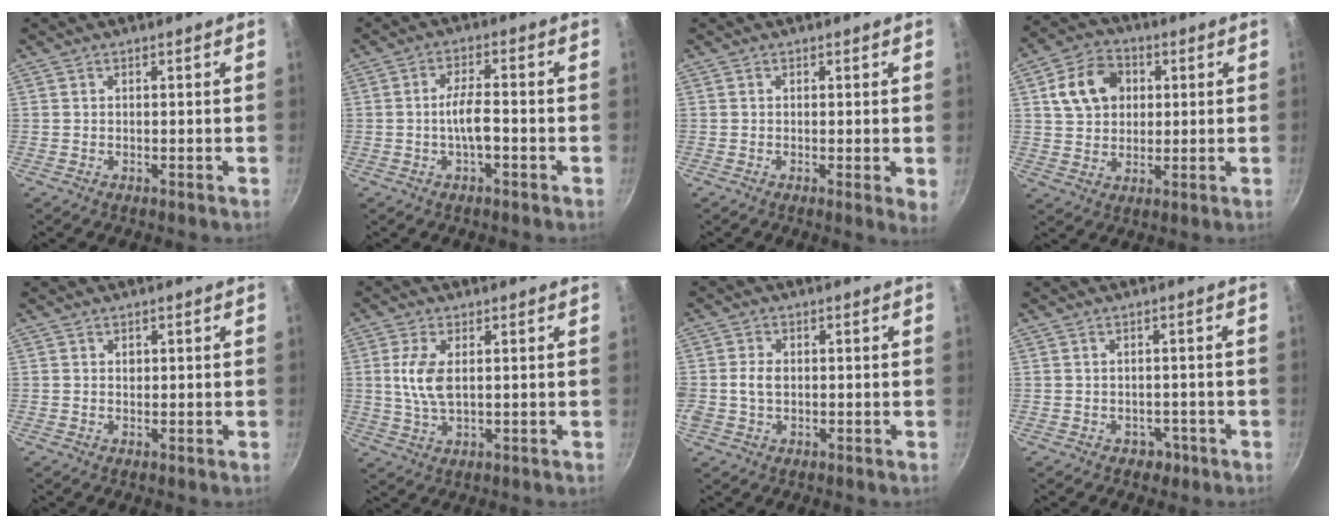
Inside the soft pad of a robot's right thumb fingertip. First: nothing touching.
{"total": 5.0, "force": [-1.6, 1.4, 4.5], "torque": [-0.079, 0.019, -0.032]}
{"total": 2.5, "force": [0.0, 0.3, 2.4], "torque": [-0.030, -0.011, -0.004]}
{"total": 11.0, "force": [2.9, 8.6, 6.2], "torque": [-0.087, 0.011, 0.042]}
{"total": 0.9, "force": [0.2, 0.7, 0.4], "torque": [-0.004, 0.000, 0.004]}
{"total": 6.4, "force": [1.0, 3.0, 5.6], "torque": [-0.117, -0.002, 0.020]}
{"total": 3.9, "force": [-0.1, 2.8, 2.7], "torque": [-0.045, 0.007, -0.005]}
{"total": 2.4, "force": [-1.2, 1.9, 0.8], "torque": [0.007, 0.016, -0.003]}